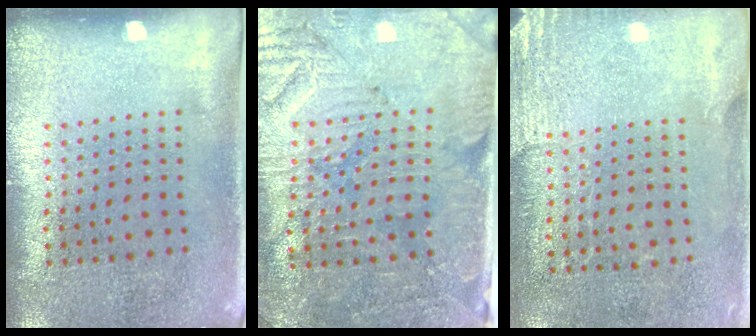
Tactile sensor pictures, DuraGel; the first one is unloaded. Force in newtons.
{"total": 3.5, "press": 3.3, "slide": 1.2}
{"total": 2.7, "press": 2.4, "slide": 1.2}